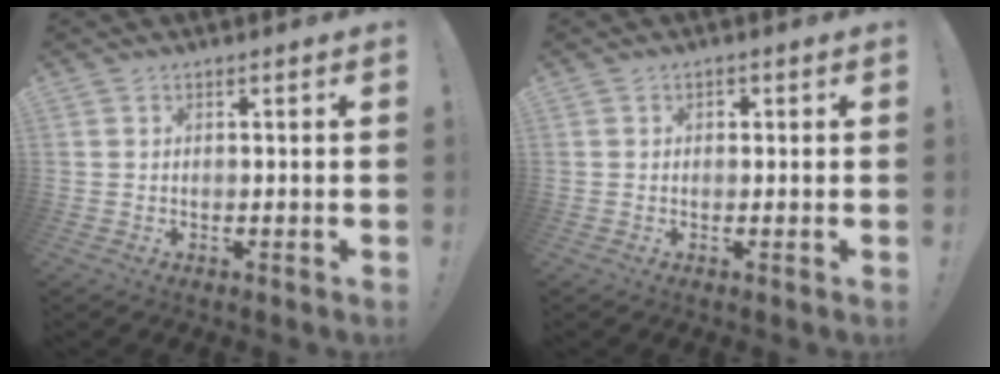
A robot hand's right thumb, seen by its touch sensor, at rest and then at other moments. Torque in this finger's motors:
{"motor_torque": [0.02, 0.22, 0.03, -0.11, -0.02]}